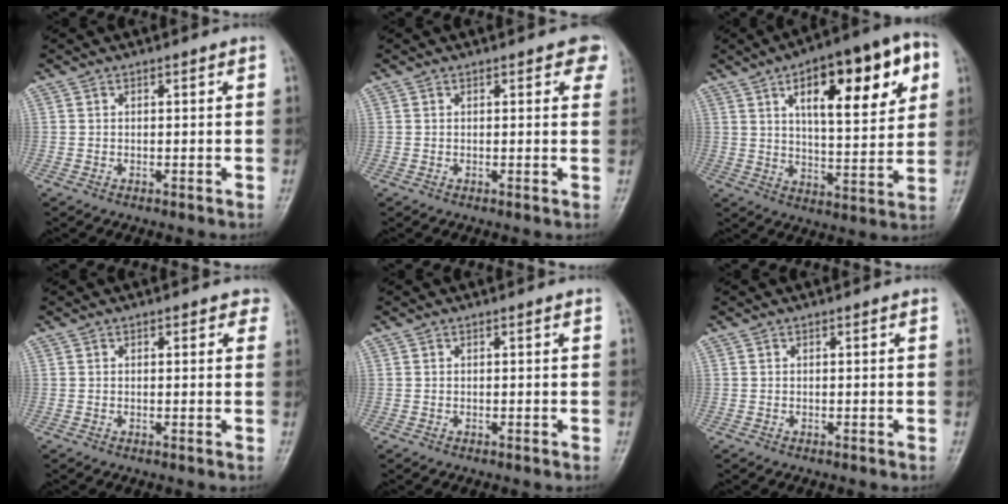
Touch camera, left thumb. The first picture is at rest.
{"total": 3.0, "force": [1.6, 1.5, 2.0], "torque": [0.002, -0.002, 0.010]}
{"total": 21.8, "force": [8.3, 8.2, 18.4], "torque": [-0.223, -0.007, 0.120]}
{"total": 2.3, "force": [1.2, 1.4, 1.4], "torque": [0.005, -0.001, 0.008]}
{"total": 0.0}
{"total": 0.0}